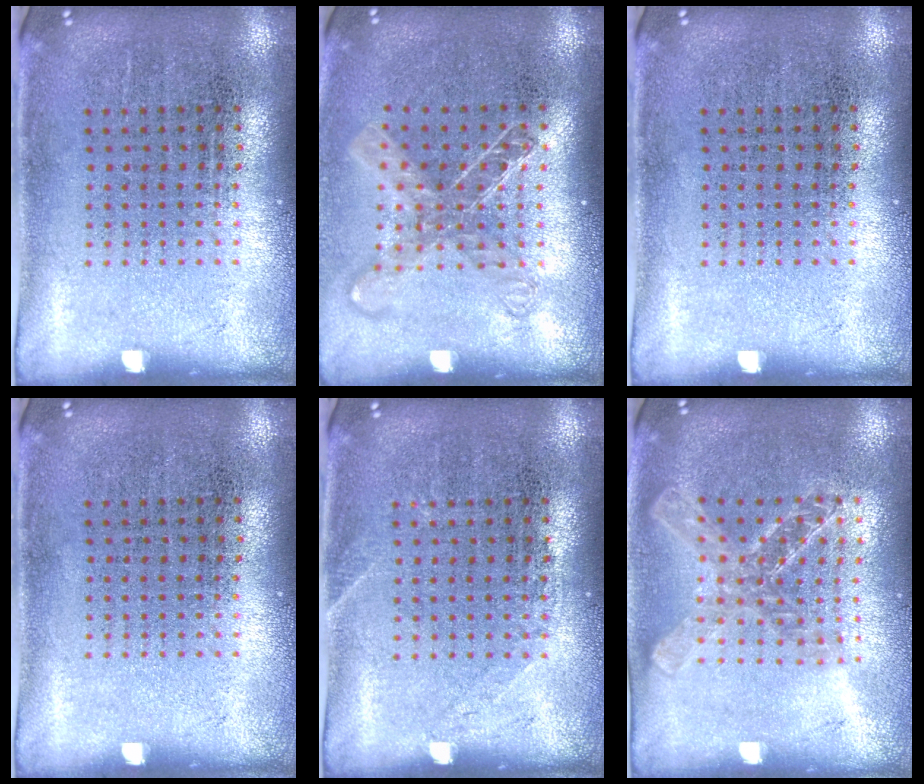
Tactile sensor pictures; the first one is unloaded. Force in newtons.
{"total": 1.5, "press": 1.2, "slide": 0.8}
{"total": 0.0}
{"total": 0.0}
{"total": 0.9, "press": 0.9, "slide": 0.2}
{"total": 1.6, "press": 1.4, "slide": 0.7}